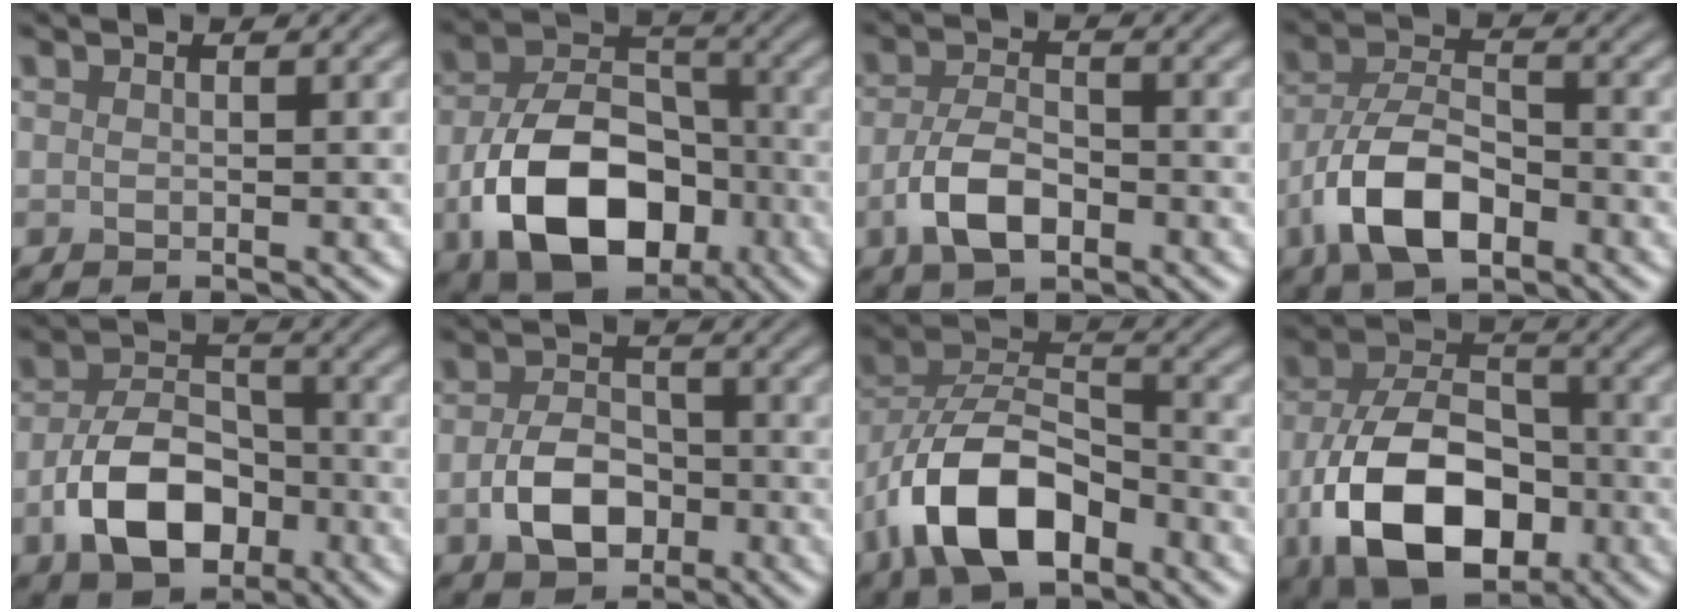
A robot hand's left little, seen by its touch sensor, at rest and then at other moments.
{"total": 12.0, "force": [-4.3, 7.8, 7.9], "torque": [-0.155, -0.016, -0.073]}
{"total": 4.7, "force": [-2.1, 2.4, 3.4], "torque": [-0.072, -0.002, -0.045]}
{"total": 7.6, "force": [-3.7, 3.9, 5.4], "torque": [-0.108, 0.000, -0.079]}
{"total": 7.8, "force": [-2.9, 5.0, 5.3], "torque": [-0.099, -0.004, -0.052]}
{"total": 5.1, "force": [-1.7, 3.4, 3.3], "torque": [-0.064, -0.003, -0.034]}
{"total": 9.9, "force": [-5.0, 5.0, 6.9], "torque": [-0.135, 0.013, -0.101]}
{"total": 12.9, "force": [-4.7, 7.8, 9.1], "torque": [-0.182, -0.022, -0.087]}